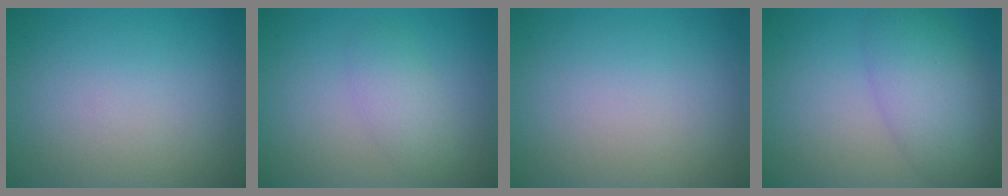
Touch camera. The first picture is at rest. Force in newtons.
{"total": 2.3, "press": 2.3, "slide": 0.1}
{"total": 0.0}
{"total": 5.7, "press": 5.7, "slide": 0.2}